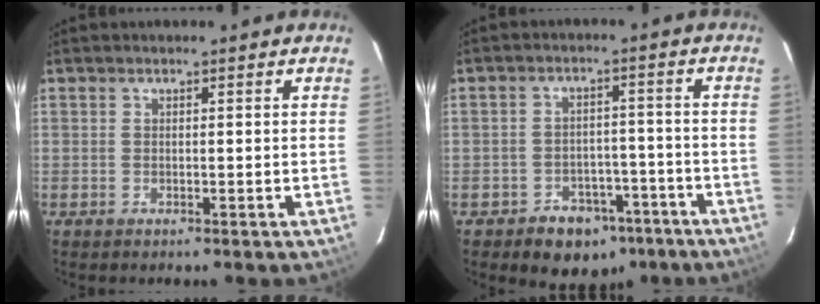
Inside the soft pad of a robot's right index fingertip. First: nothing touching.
{"total": 9.1, "force": [-5.9, 6.6, 2.2], "torque": [-0.043, 0.036, -0.059]}